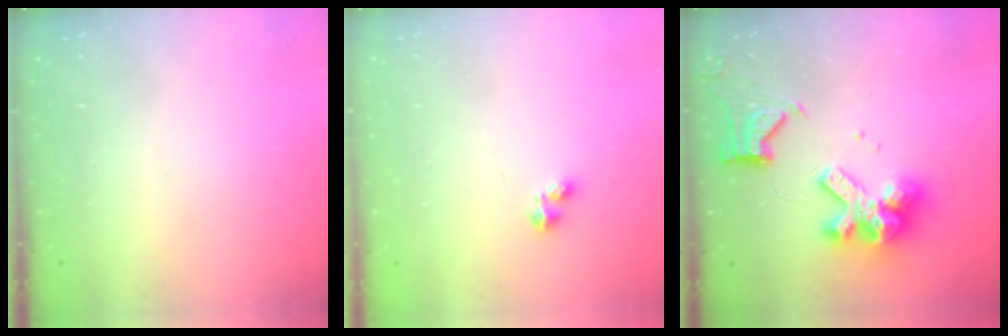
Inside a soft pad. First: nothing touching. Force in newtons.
{"total": 2.4, "press": 2.4, "slide": 0.5}
{"total": 14.6, "press": 14.5, "slide": 1.8}